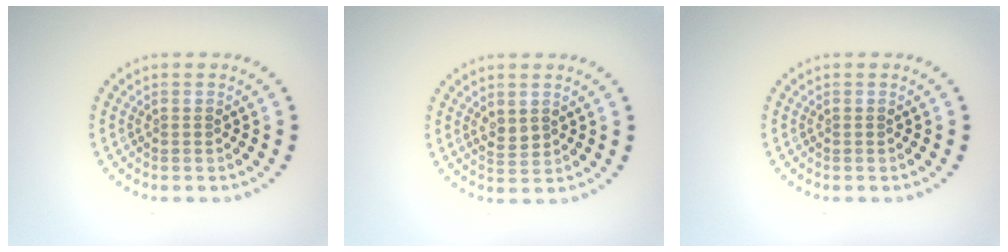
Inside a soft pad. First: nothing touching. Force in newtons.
{"total": 1.5, "press": 1.4, "slide": 0.3}
{"total": 0.0}